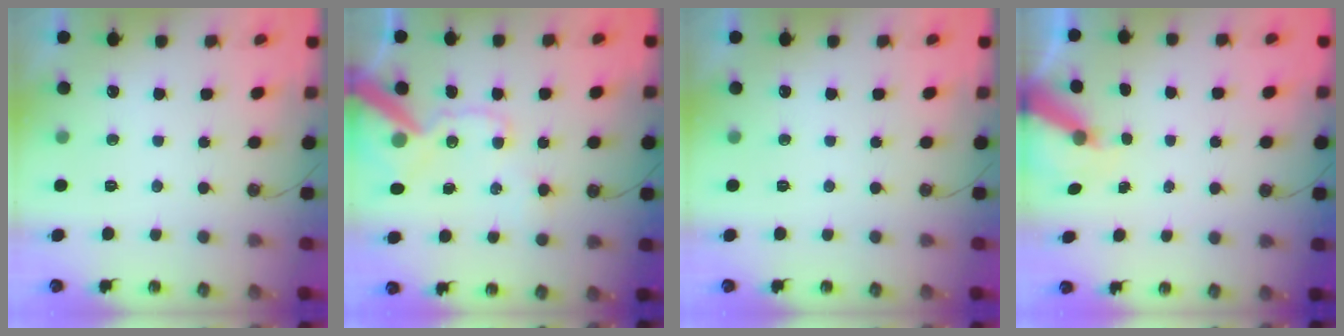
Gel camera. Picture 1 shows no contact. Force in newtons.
{"total": 15.4, "press": 15.2, "slide": 2.2}
{"total": 0.0}
{"total": 6.8, "press": 6.7, "slide": 0.8}